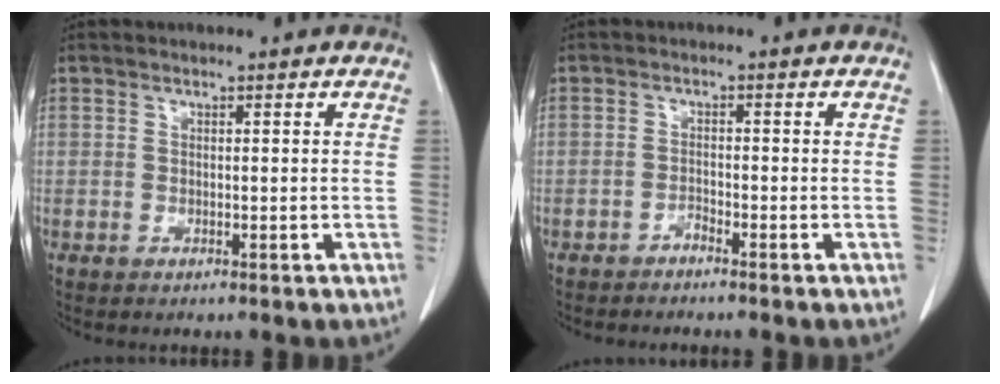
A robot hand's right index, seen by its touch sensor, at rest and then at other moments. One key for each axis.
{"total": 1.2, "fx": -1.1, "fy": 0.0, "fz": 0.4, "tx": -0.004, "ty": 0.002, "tz": -0.020}